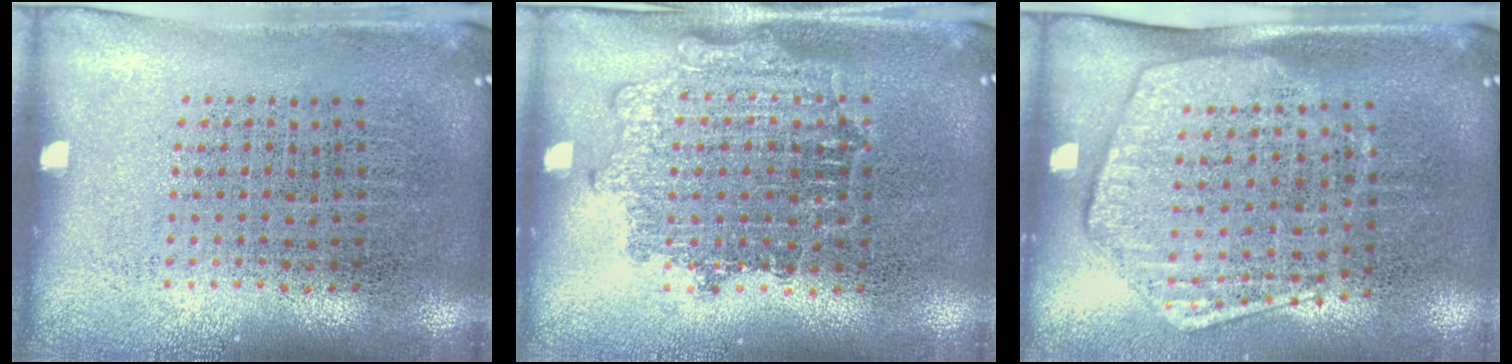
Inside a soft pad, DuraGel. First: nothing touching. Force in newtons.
{"total": 1.2, "press": 1.2, "slide": 0.2}
{"total": 1.9, "press": 1.6, "slide": 1.1}